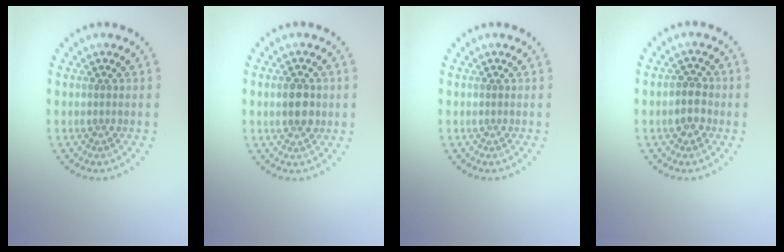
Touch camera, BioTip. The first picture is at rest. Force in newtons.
{"total": 2.7, "press": 2.7, "slide": 0.2}
{"total": 0.0}
{"total": 2.4, "press": 2.2, "slide": 0.8}